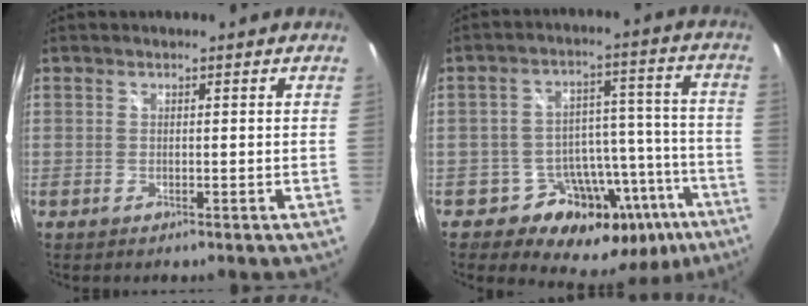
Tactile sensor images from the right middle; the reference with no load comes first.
{"total": 17.6, "force": [-10.4, 12.2, 7.1], "torque": [-0.105, 0.047, -0.122]}